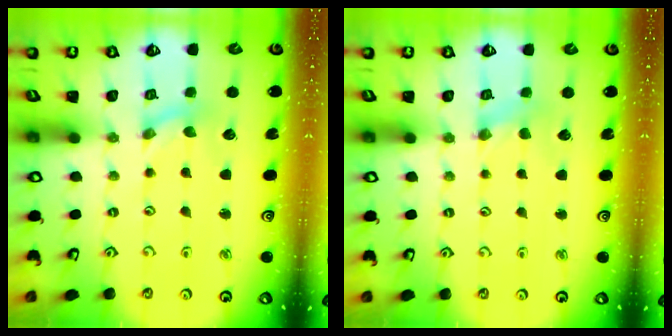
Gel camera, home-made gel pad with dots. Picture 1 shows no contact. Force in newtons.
{"total": 2.1, "press": 2.1, "slide": 0.4}